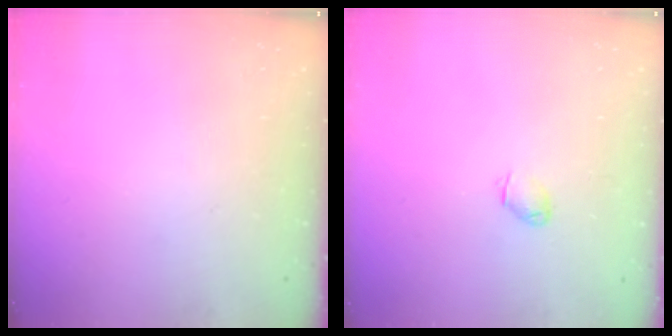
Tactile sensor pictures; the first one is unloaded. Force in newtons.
{"total": 2.0, "press": 2.0, "slide": 0.4}